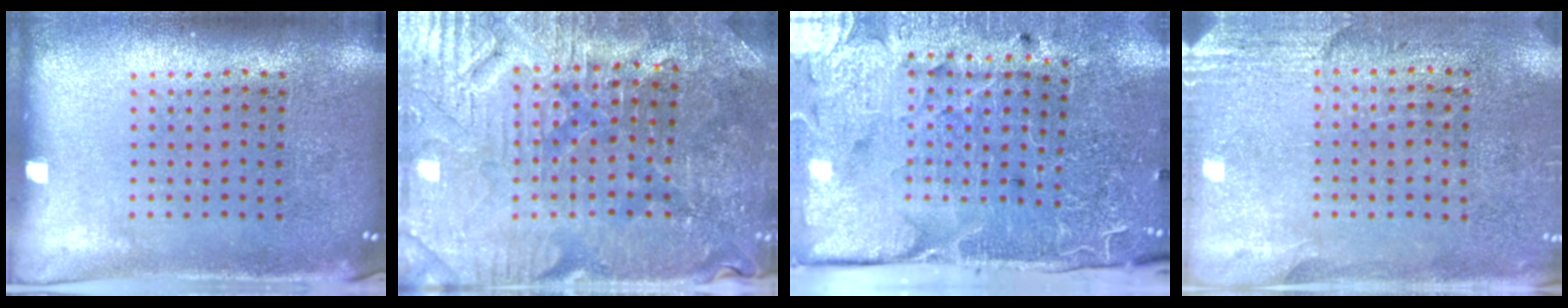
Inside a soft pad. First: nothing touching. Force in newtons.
{"total": 3.5, "press": 3.5, "slide": 0.5}
{"total": 3.8, "press": 3.6, "slide": 1.3}
{"total": 2.8, "press": 2.5, "slide": 1.2}